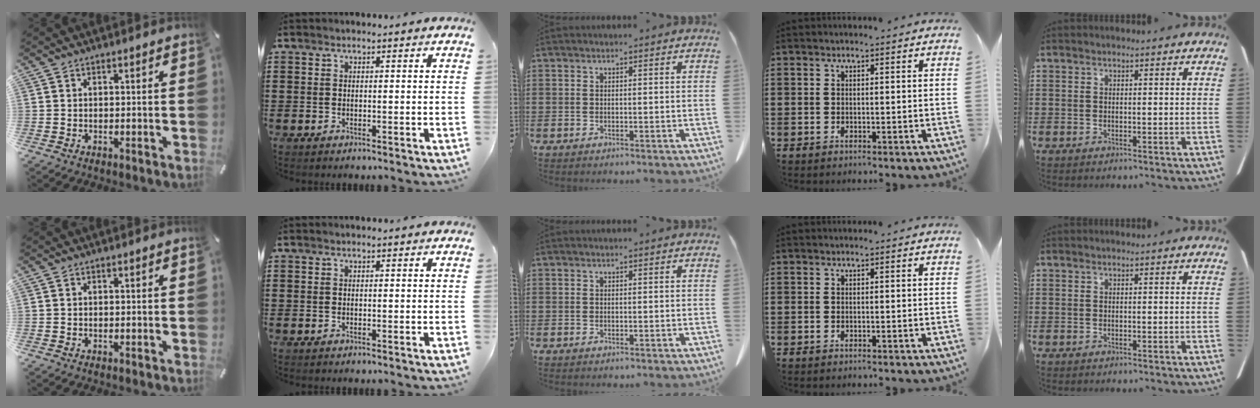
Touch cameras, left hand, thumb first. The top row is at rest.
{}